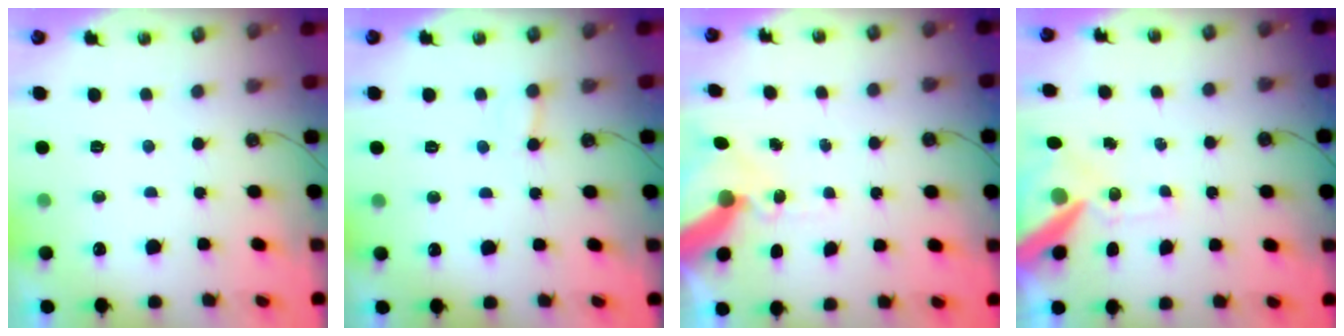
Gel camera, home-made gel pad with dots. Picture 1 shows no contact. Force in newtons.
{"total": 5.9, "press": 5.8, "slide": 0.6}
{"total": 11.2, "press": 11.1, "slide": 1.4}
{"total": 12.8, "press": 12.6, "slide": 1.7}